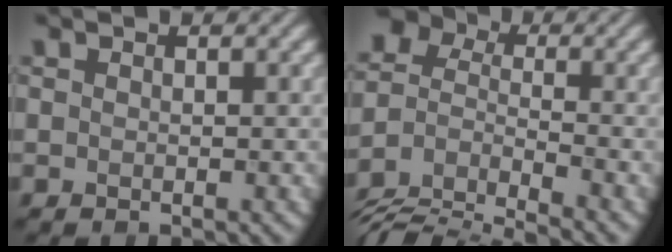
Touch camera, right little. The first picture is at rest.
{"total": 7.3, "force": [-5.5, 3.3, 3.6], "torque": [-0.072, -0.017, -0.103]}